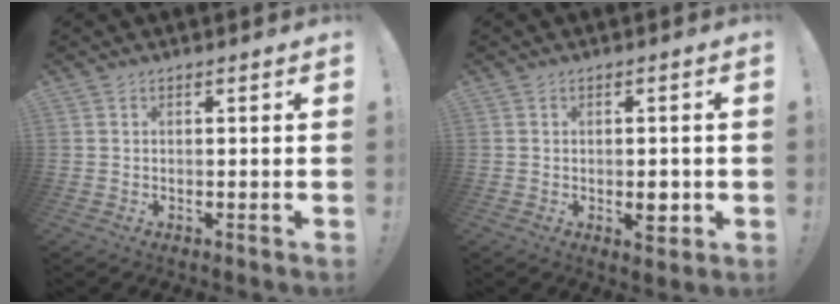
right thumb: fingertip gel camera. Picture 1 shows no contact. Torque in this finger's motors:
{"motor_torque": [0.06, 0.19, 0.22, -0.23, 0.00]}